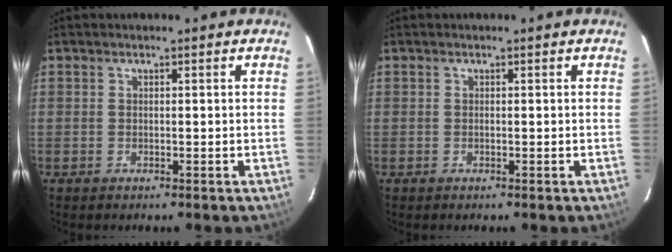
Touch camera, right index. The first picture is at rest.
{"total": 0.0}